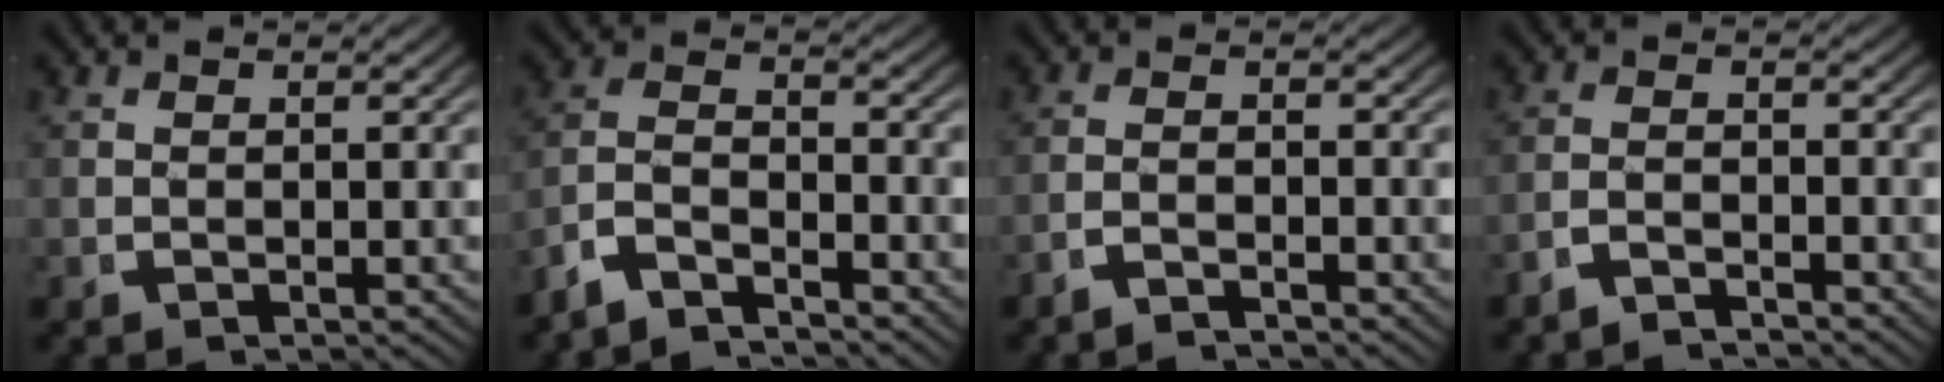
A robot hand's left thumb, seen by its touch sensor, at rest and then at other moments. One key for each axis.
{"total": 6.1, "fx": -3.5, "fy": 3.8, "fz": 3.4, "tx": -0.068, "ty": -0.022, "tz": -0.063}
{"total": 2.1, "fx": -2.0, "fy": 0.4, "fz": 0.4, "tx": -0.002, "ty": -0.002, "tz": -0.042}
{"total": 2.6, "fx": -2.4, "fy": 0.5, "fz": 0.5, "tx": -0.007, "ty": -0.006, "tz": -0.047}